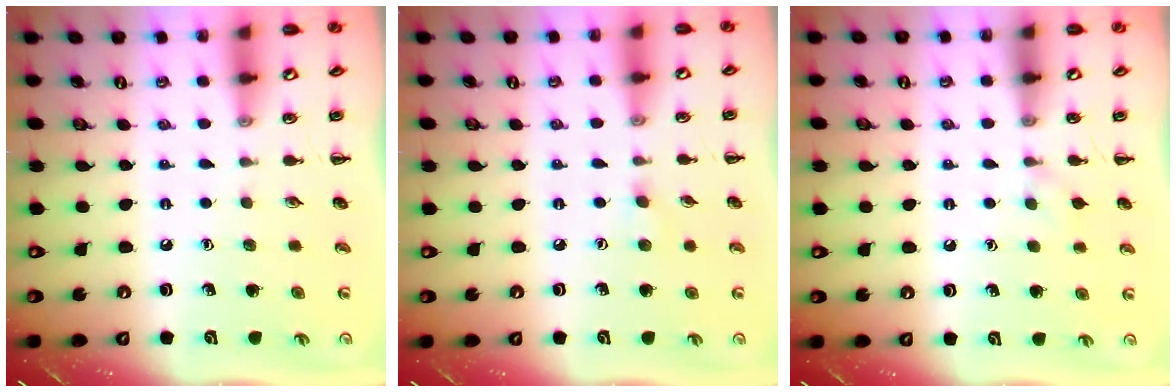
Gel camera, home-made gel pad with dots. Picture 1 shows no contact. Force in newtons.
{"total": 4.4, "press": 4.0, "slide": 1.7}
{"total": 4.6, "press": 4.4, "slide": 1.5}